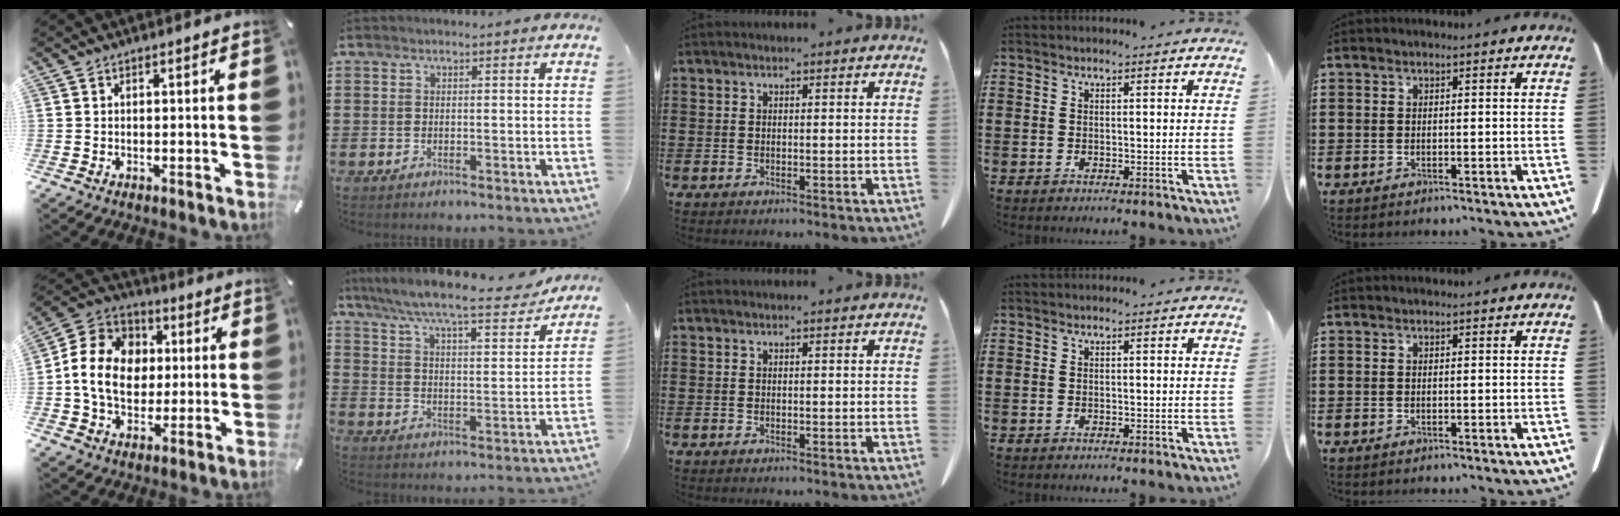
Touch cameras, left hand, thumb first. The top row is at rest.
{"thumb": {"total": 14.8, "force": [0.2, 12.6, 7.8], "torque": [-0.176, 0.027, 0.006]}, "index": {"total": 8.4, "force": [7.5, 0.1, 3.7], "torque": [-0.103, -0.046, 0.125]}}